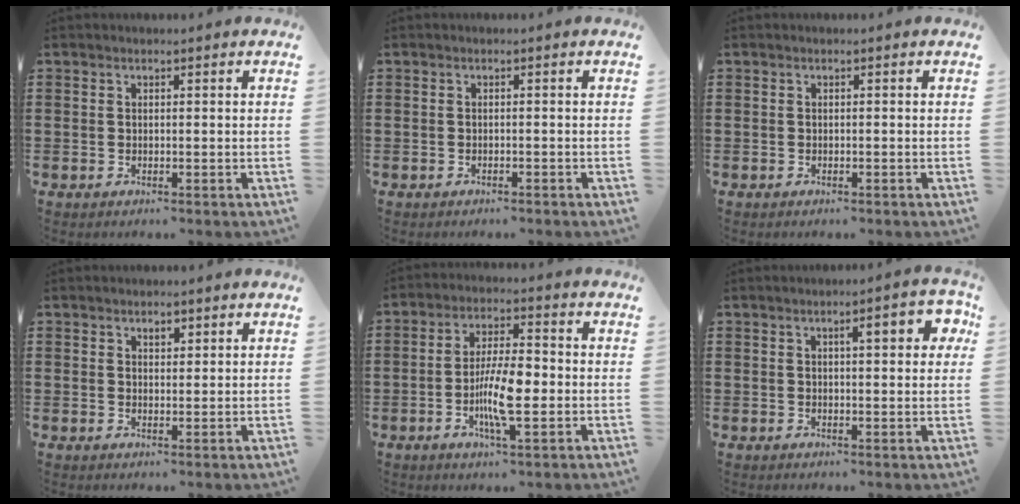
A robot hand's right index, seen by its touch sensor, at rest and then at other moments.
{"total": 0.5, "force": [-0.5, 0.1, 0.2], "torque": [-0.006, -0.003, -0.009]}
{"total": 0.0}
{"total": 1.5, "force": [0.9, 0.8, 0.8], "torque": [-0.018, 0.004, 0.017]}
{"total": 8.9, "force": [-2.1, 2.5, 8.3], "torque": [-0.158, -0.001, -0.039]}
{"total": 4.7, "force": [1.5, 1.2, 4.3], "torque": [-0.062, 0.000, 0.016]}